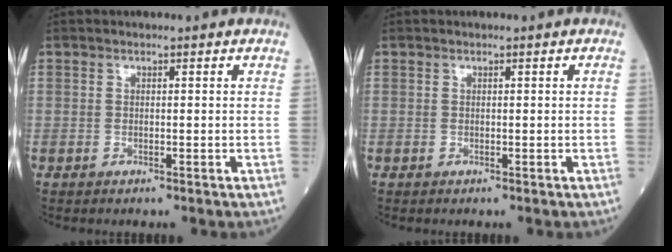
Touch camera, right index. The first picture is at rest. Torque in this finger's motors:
{"motor_torque": [0.00, 0.01, 0.00, 0.01]}